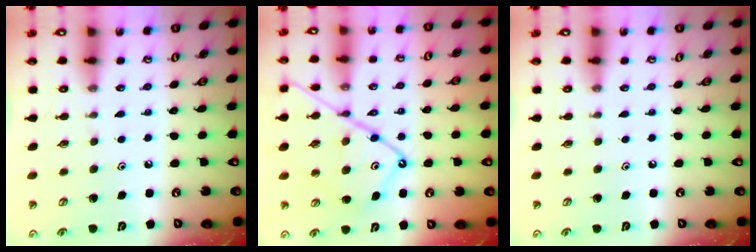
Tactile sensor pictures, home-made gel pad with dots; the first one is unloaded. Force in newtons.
{"total": 15.1, "press": 15.0, "slide": 1.4}
{"total": 0.0}